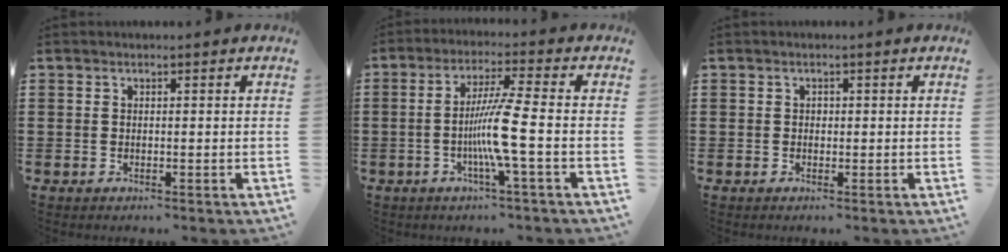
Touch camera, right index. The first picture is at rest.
{"total": 7.8, "force": [-1.8, -0.7, 7.6], "torque": [-0.153, -0.019, -0.043]}
{"total": 0.6, "force": [0.0, 0.5, 0.2], "torque": [-0.006, 0.003, 0.000]}